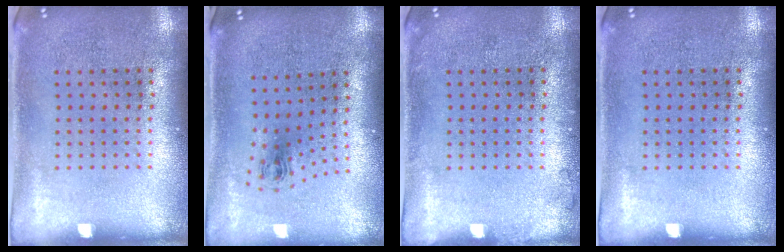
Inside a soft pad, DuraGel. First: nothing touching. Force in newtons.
{"total": 0.9, "press": 0.4, "slide": 0.8}
{"total": 0.6, "press": 0.6, "slide": 0.2}
{"total": 0.0}